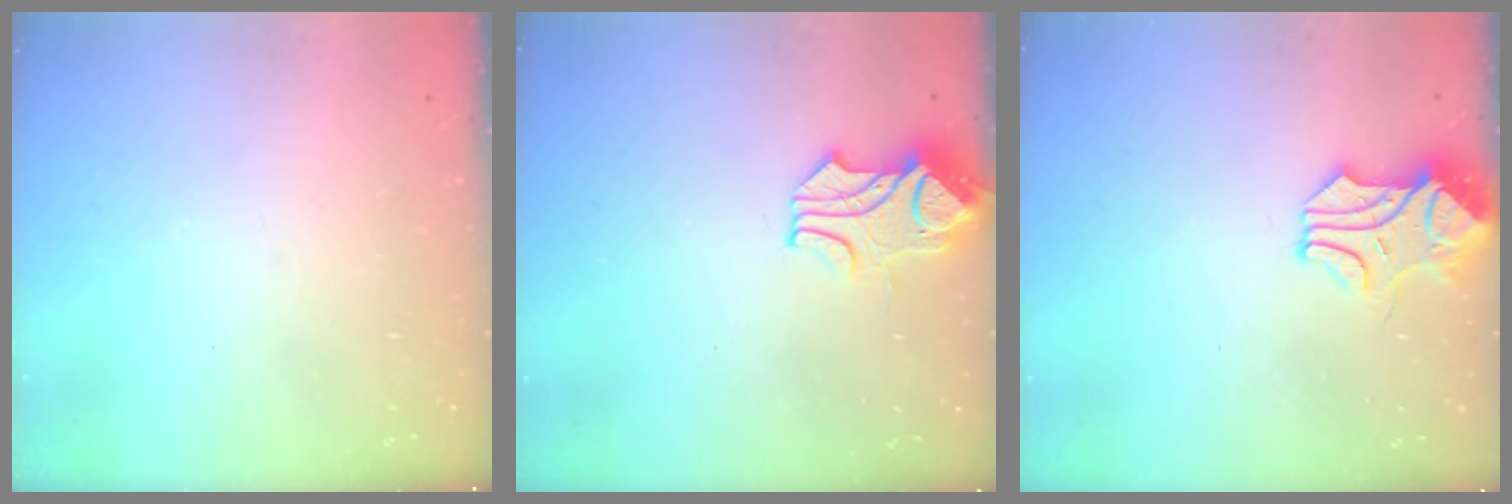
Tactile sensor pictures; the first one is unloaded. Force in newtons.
{"total": 1.0, "press": 0.1, "slide": 1.0}
{"total": 1.1, "press": 0.5, "slide": 1.0}